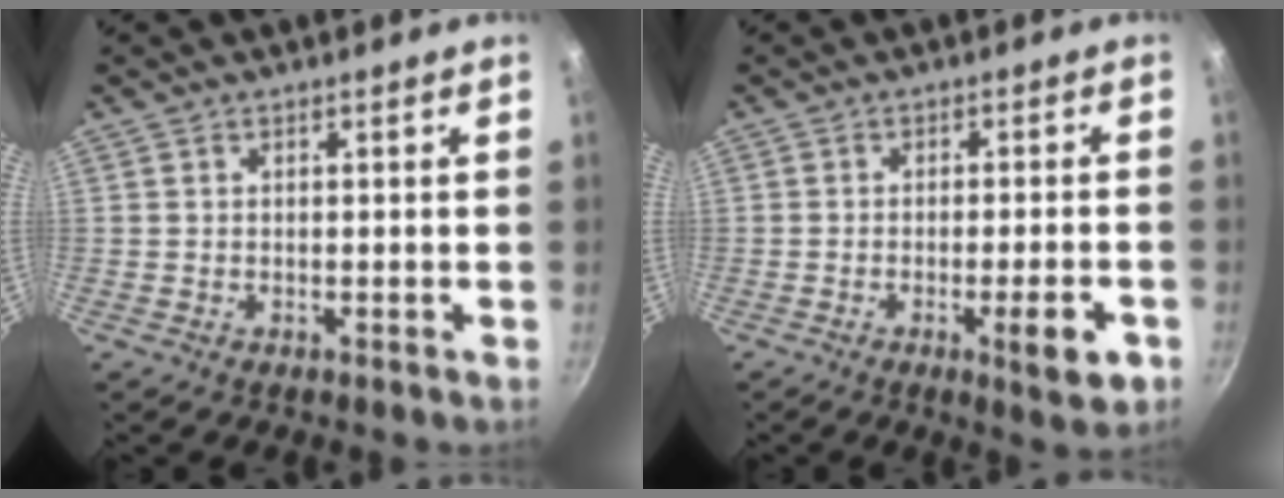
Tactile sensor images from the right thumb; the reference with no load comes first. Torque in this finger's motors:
{"motor_torque": [1.13, 1.02, 1.02, -0.78, 0.05]}